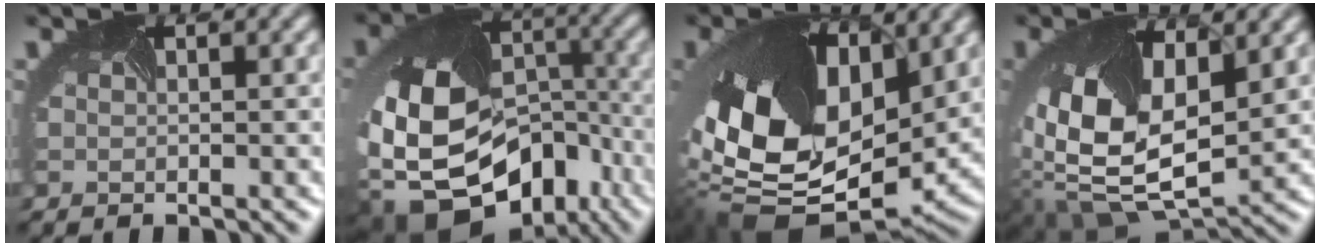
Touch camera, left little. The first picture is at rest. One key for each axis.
{"total": 18.7, "fx": -7.6, "fy": 14.1, "fz": 9.7, "tx": -0.212, "ty": -0.055, "tz": -0.103}
{"total": 15.7, "fx": 1.1, "fy": 10.2, "fz": 11.9, "tx": -0.284, "ty": -0.042, "tz": 0.036}
{"total": 14.1, "fx": 1.6, "fy": 8.4, "fz": 11.2, "tx": -0.242, "ty": -0.029, "tz": 0.040}